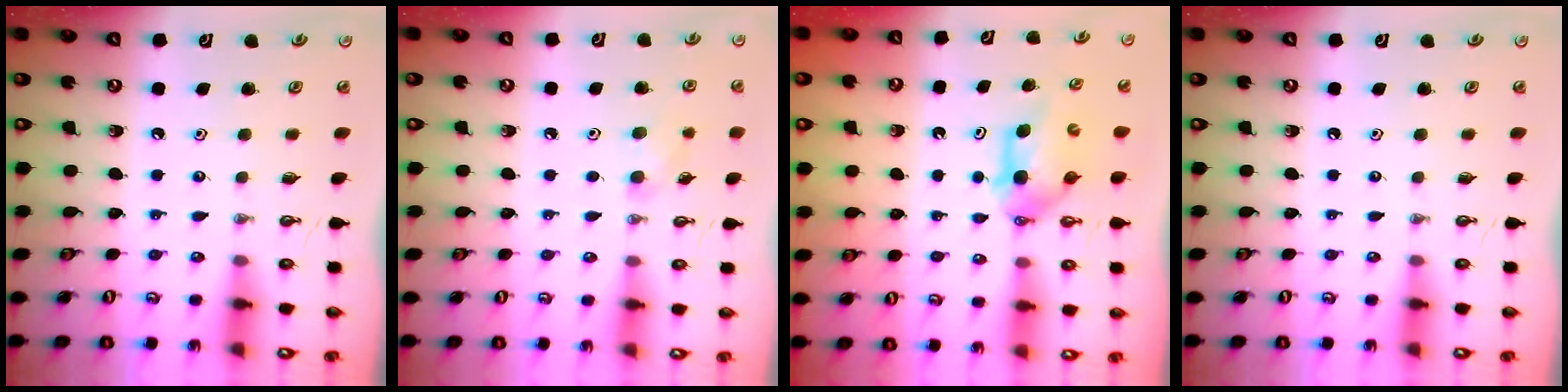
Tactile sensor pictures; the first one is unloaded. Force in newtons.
{"total": 7.1, "press": 6.9, "slide": 1.7}
{"total": 5.4, "press": 5.3, "slide": 1.1}
{"total": 0.0}